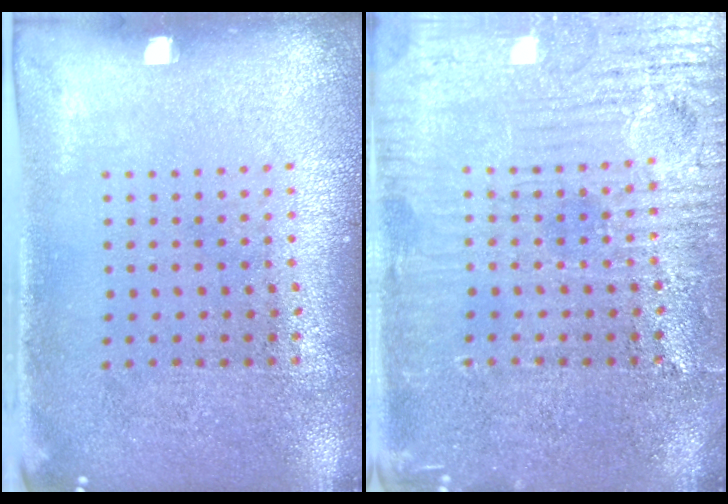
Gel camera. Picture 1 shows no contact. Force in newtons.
{"total": 5.3, "press": 5.3, "slide": 0.7}